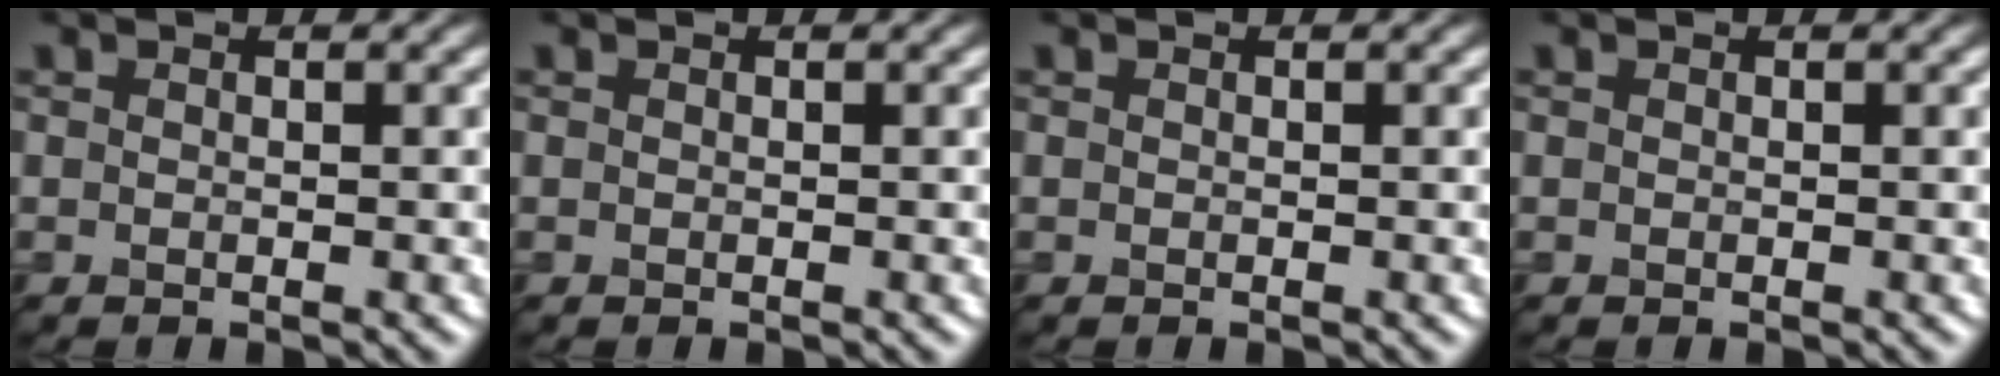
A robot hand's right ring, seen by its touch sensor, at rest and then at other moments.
{"total": 0.0}
{"total": 0.0}
{"total": 0.0}